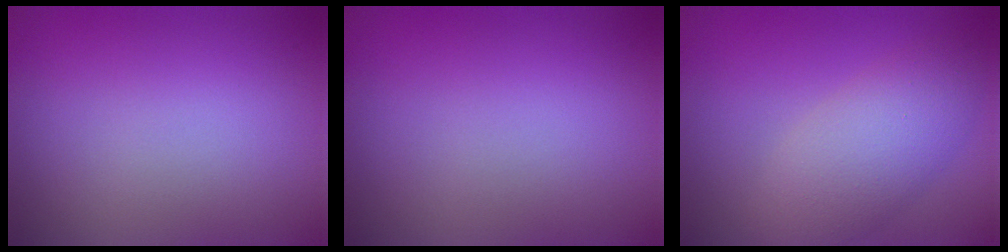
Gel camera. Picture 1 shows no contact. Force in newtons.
{"total": 0.0}
{"total": 4.9, "press": 4.9, "slide": 0.4}